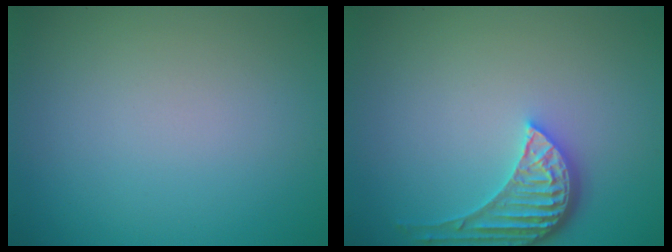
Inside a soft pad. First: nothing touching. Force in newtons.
{"total": 4.1, "press": 3.4, "slide": 2.4}